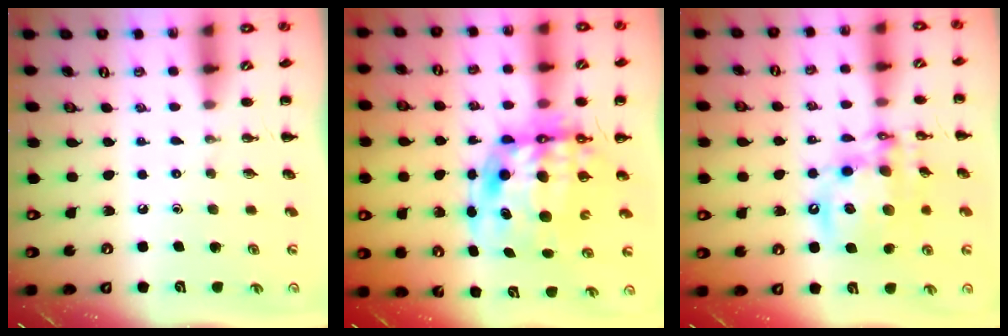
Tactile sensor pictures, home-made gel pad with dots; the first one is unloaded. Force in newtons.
{"total": 14.1, "press": 13.7, "slide": 3.2}
{"total": 16.3, "press": 16.0, "slide": 3.4}